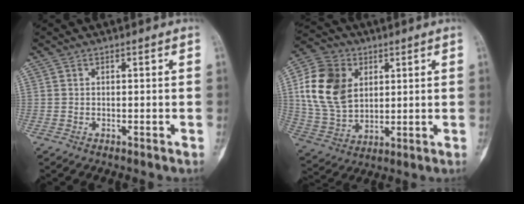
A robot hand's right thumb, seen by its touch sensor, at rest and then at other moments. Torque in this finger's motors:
{"motor_torque": [0.65, 2.03, 1.52, 0.39, 0.41]}